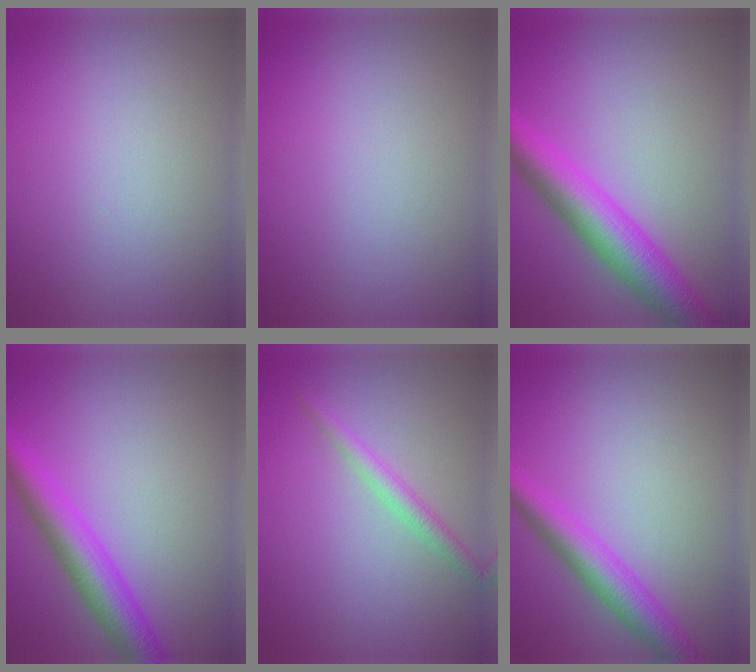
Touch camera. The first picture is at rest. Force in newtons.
{"total": 0.0}
{"total": 6.4, "press": 6.4, "slide": 0.2}
{"total": 4.9, "press": 4.9, "slide": 0.1}
{"total": 2.0, "press": 2.0, "slide": 0.1}
{"total": 4.2, "press": 4.2, "slide": 0.1}